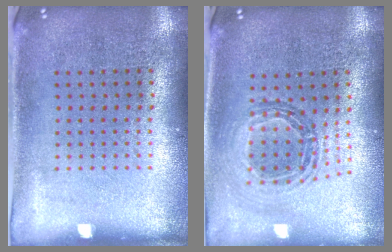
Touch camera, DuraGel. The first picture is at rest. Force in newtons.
{"total": 0.9, "press": 0.9, "slide": 0.0}